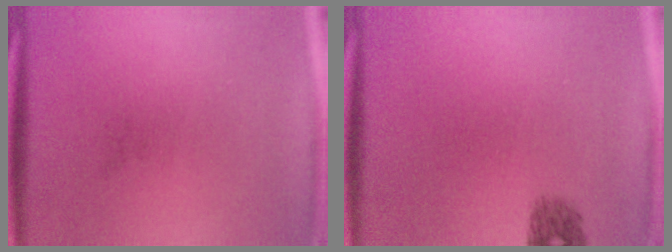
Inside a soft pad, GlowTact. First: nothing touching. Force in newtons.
{"total": 1.6}